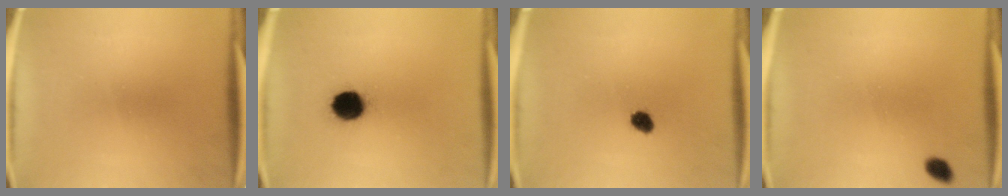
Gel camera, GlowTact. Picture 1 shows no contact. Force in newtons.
{"total": 9.5}
{"total": 2.8}
{"total": 2.0}